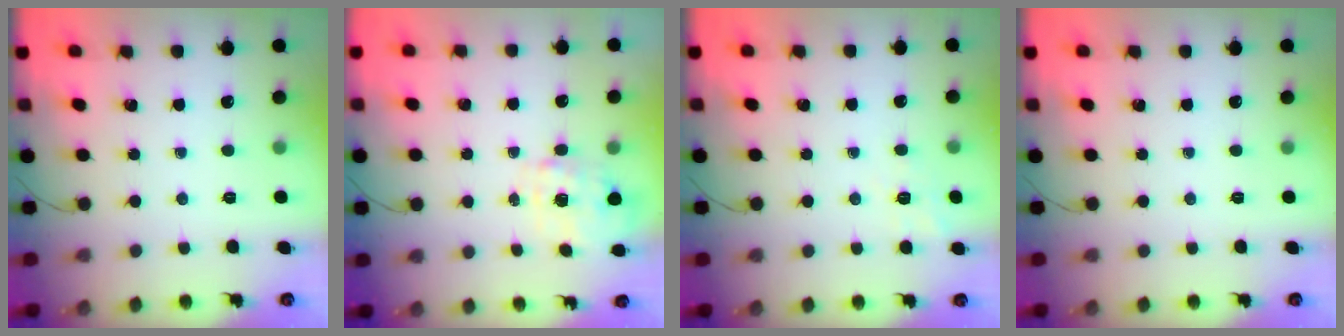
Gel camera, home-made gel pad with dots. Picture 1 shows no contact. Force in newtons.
{"total": 2.3, "press": 2.2, "slide": 0.6}
{"total": 2.3, "press": 0.9, "slide": 2.1}
{"total": 0.0}